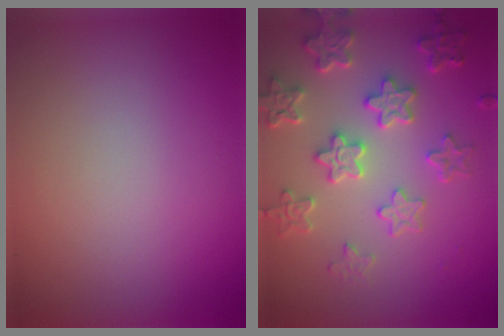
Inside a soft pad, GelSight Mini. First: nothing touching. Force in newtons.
{"total": 5.6, "press": 4.4, "slide": 3.4}